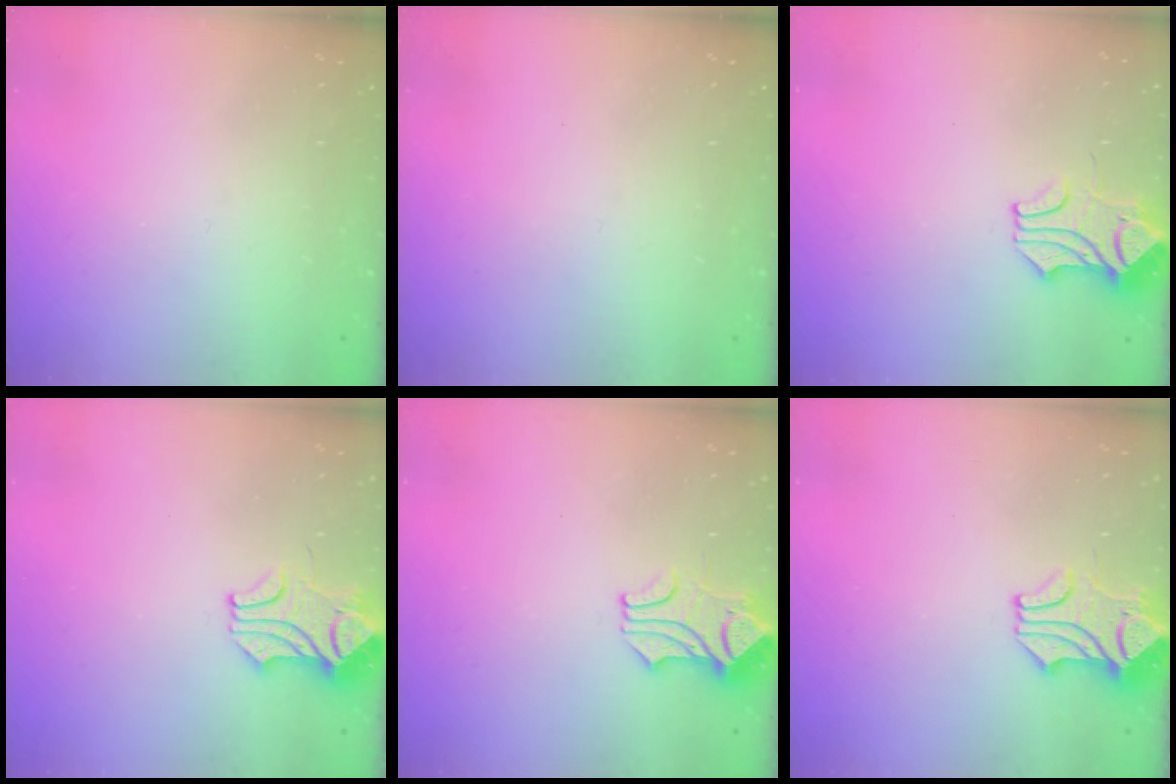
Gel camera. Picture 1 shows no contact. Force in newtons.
{"total": 0.0}
{"total": 1.9, "press": 1.8, "slide": 0.7}
{"total": 2.5, "press": 2.3, "slide": 1.0}
{"total": 1.6, "press": 1.2, "slide": 1.0}
{"total": 2.4, "press": 2.0, "slide": 1.2}